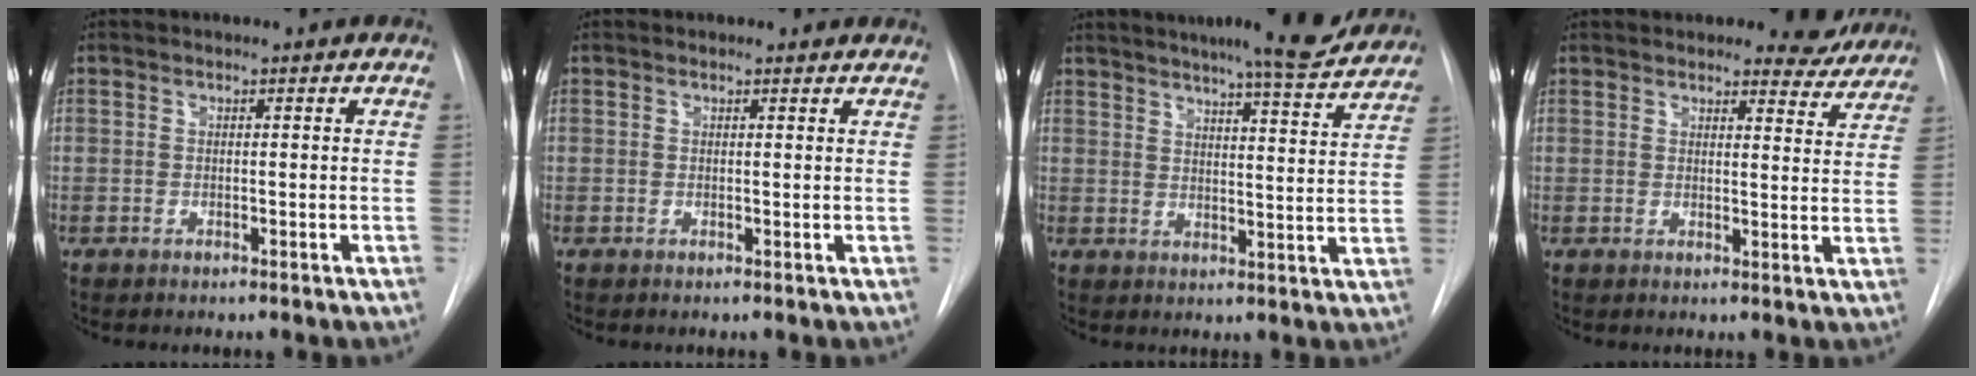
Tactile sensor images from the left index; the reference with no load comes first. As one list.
[{"total": 1.4, "force": [1.4, 0.2, -0.1], "torque": [-0.012, -0.001, 0.010]}, {"total": 16.9, "force": [15.2, 1.3, 7.3], "torque": [-0.106, -0.012, 0.192]}, {"total": 7.0, "force": [6.6, 1.9, 1.3], "torque": [0.000, -0.016, 0.064]}]